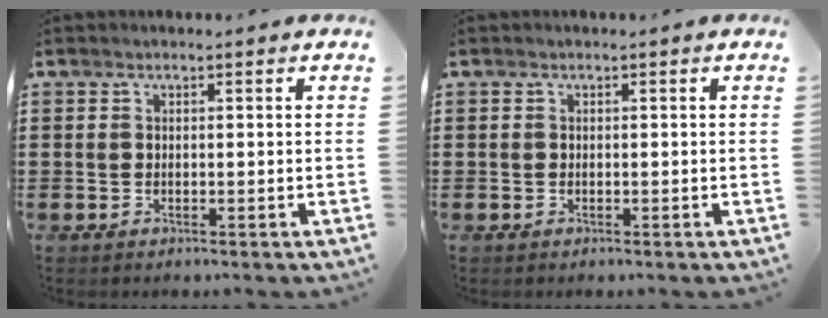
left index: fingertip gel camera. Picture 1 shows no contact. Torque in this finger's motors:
{"motor_torque": [-0.02, 0.02, 0.00, 0.00]}